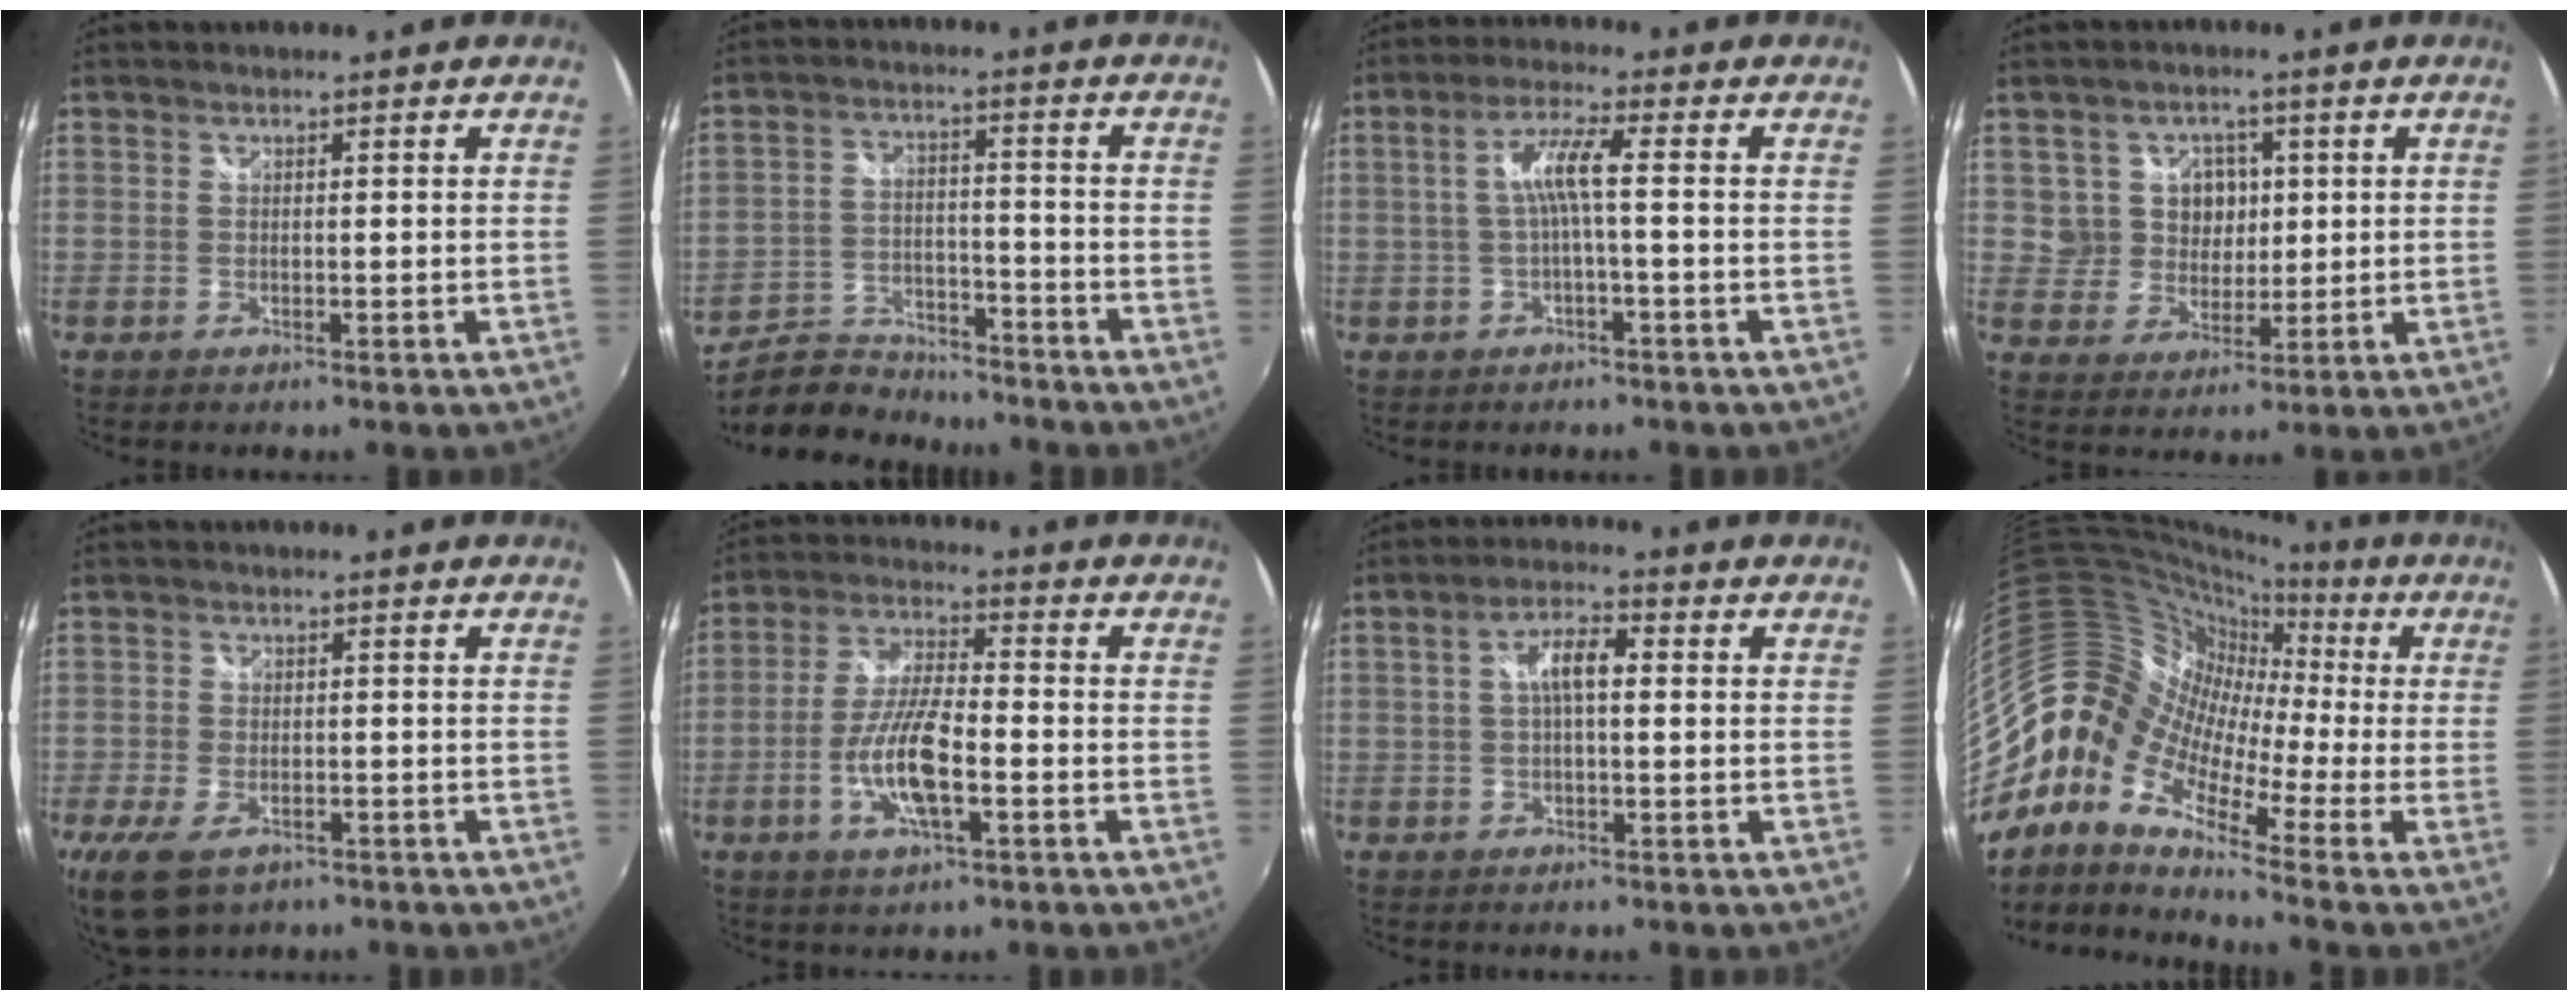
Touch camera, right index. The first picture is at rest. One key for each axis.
{"total": 13.4, "fx": -12.0, "fy": 4.5, "fz": 3.8, "tx": -0.103, "ty": -0.002, "tz": -0.200}
{"total": 5.0, "fx": -0.7, "fy": -0.1, "fz": 5.0, "tx": -0.103, "ty": 0.007, "tz": -0.009}
{"total": 7.1, "fx": 1.8, "fy": 6.6, "fz": 1.9, "tx": -0.039, "ty": 0.016, "tz": 0.040}
{"total": 9.1, "fx": -5.5, "fy": 5.0, "fz": 5.2, "tx": -0.130, "ty": -0.030, "tz": -0.095}
{"total": 10.8, "fx": -3.6, "fy": 2.8, "fz": 9.8, "tx": -0.201, "ty": -0.003, "tz": -0.070}
{"total": 5.0, "fx": 0.3, "fy": 1.7, "fz": 4.6, "tx": -0.086, "ty": 0.013, "tz": 0.005}
{"total": 14.1, "fx": -2.3, "fy": 9.7, "fz": 9.9, "tx": -0.165, "ty": 0.012, "tz": -0.078}